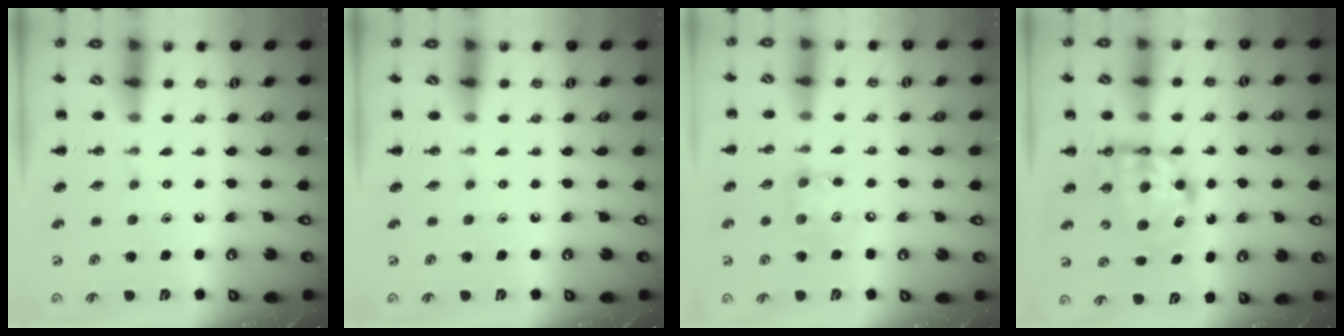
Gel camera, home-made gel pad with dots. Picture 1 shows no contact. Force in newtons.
{"total": 0.0}
{"total": 8.0, "press": 8.0, "slide": 0.8}
{"total": 6.8, "press": 6.7, "slide": 1.1}